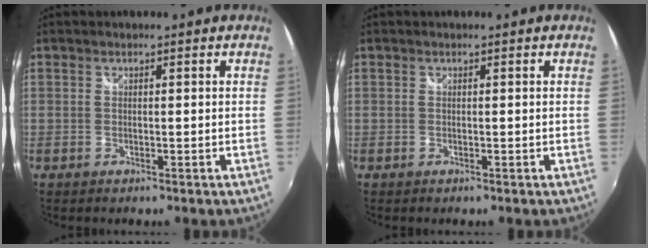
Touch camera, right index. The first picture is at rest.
{"total": 0.0}